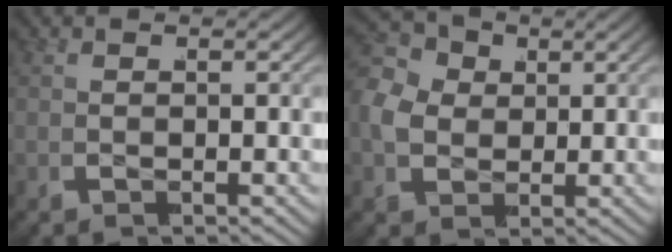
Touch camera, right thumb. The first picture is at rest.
{"total": 7.4, "force": [0.6, 6.2, 4.0], "torque": [-0.099, -0.016, 0.009]}